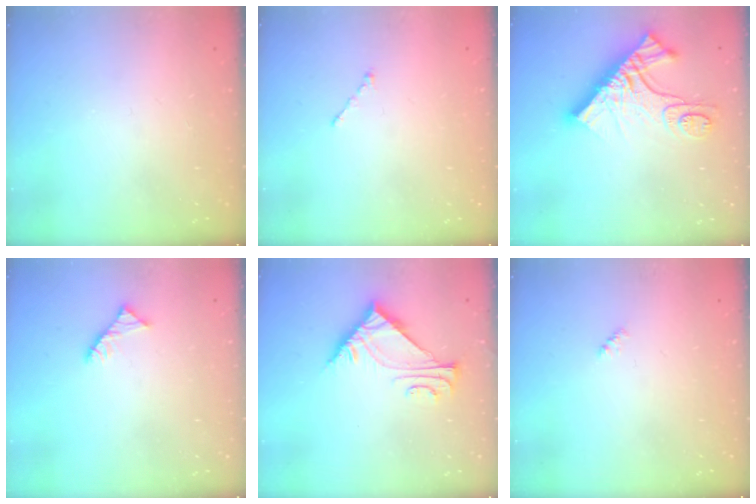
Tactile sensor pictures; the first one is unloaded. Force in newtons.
{"total": 0.7, "press": 0.7, "slide": 0.2}
{"total": 16.3, "press": 16.3, "slide": 1.4}
{"total": 2.9, "press": 2.9, "slide": 0.4}
{"total": 7.1, "press": 7.1, "slide": 0.4}
{"total": 2.4, "press": 2.4, "slide": 0.5}